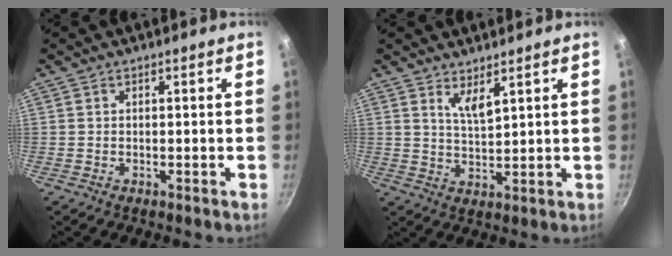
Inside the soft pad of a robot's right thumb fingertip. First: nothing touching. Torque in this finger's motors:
{"motor_torque": [-0.56, -0.30, -0.31, 0.43, 0.06]}